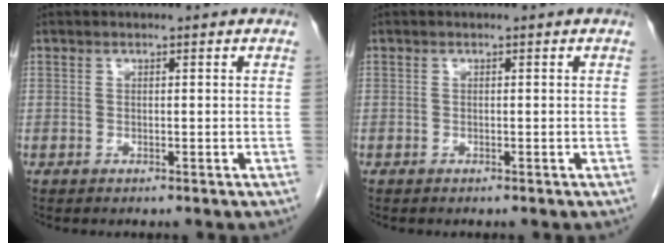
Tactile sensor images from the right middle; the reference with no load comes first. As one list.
[{"total": 0.0}]